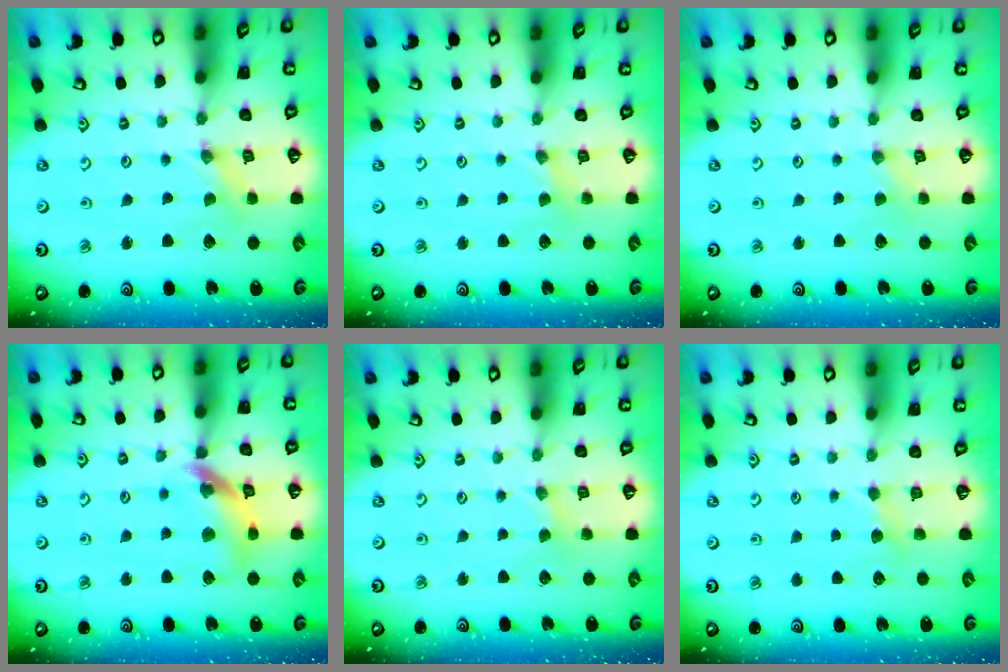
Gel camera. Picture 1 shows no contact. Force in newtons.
{"total": 1.9, "press": 1.8, "slide": 0.4}
{"total": 1.1, "press": 1.0, "slide": 0.2}
{"total": 13.3, "press": 13.2, "slide": 1.7}
{"total": 1.6, "press": 1.5, "slide": 0.3}
{"total": 3.3, "press": 3.3, "slide": 0.6}